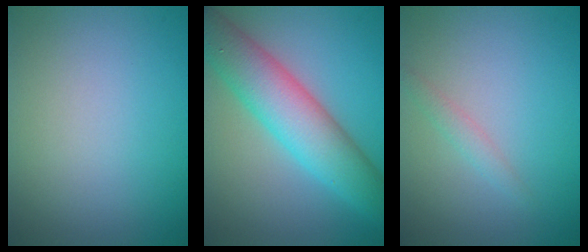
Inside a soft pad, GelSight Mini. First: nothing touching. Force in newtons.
{"total": 7.5, "press": 7.5, "slide": 0.1}
{"total": 1.1, "press": 1.1, "slide": 0.1}